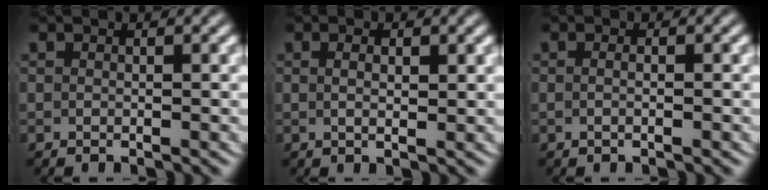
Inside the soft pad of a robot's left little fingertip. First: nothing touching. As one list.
[{"total": 1.1, "force": [0.1, 0.0, 1.1], "torque": [-0.016, -0.008, 0.007]}, {"total": 0.8, "force": [-0.5, 0.0, 0.6], "torque": [-0.012, -0.002, -0.008]}]